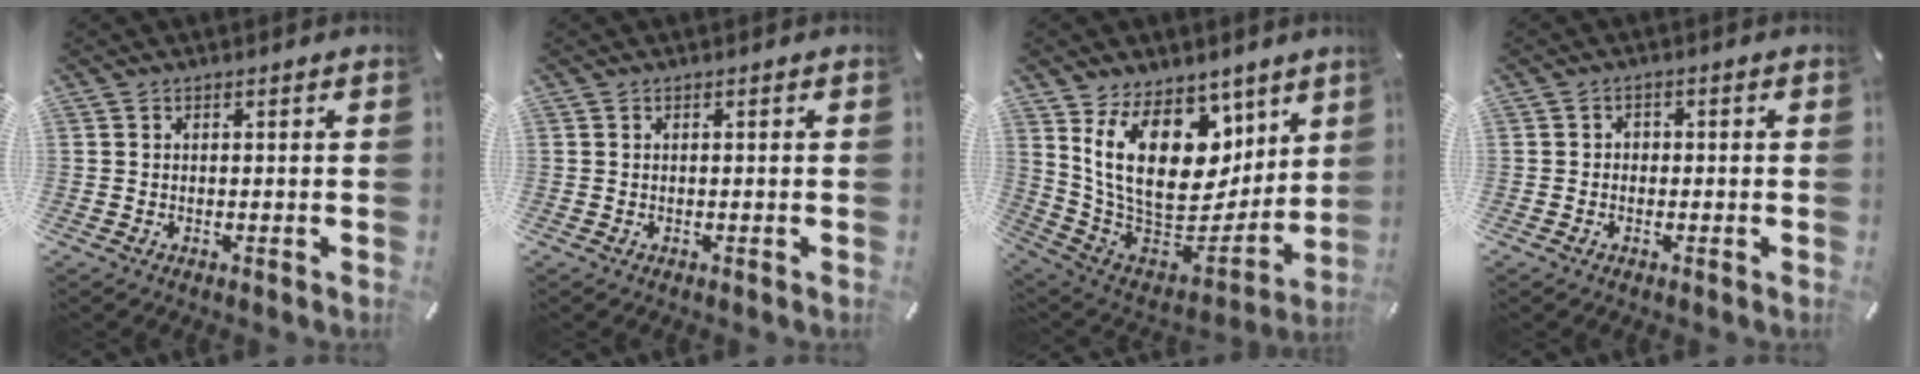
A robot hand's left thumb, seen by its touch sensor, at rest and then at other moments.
{"total": 0.0}
{"total": 21.5, "force": [8.3, 14.4, 13.6], "torque": [-0.243, -0.079, 0.155]}
{"total": 1.9, "force": [-1.0, 1.5, 0.5], "torque": [-0.009, 0.009, -0.023]}